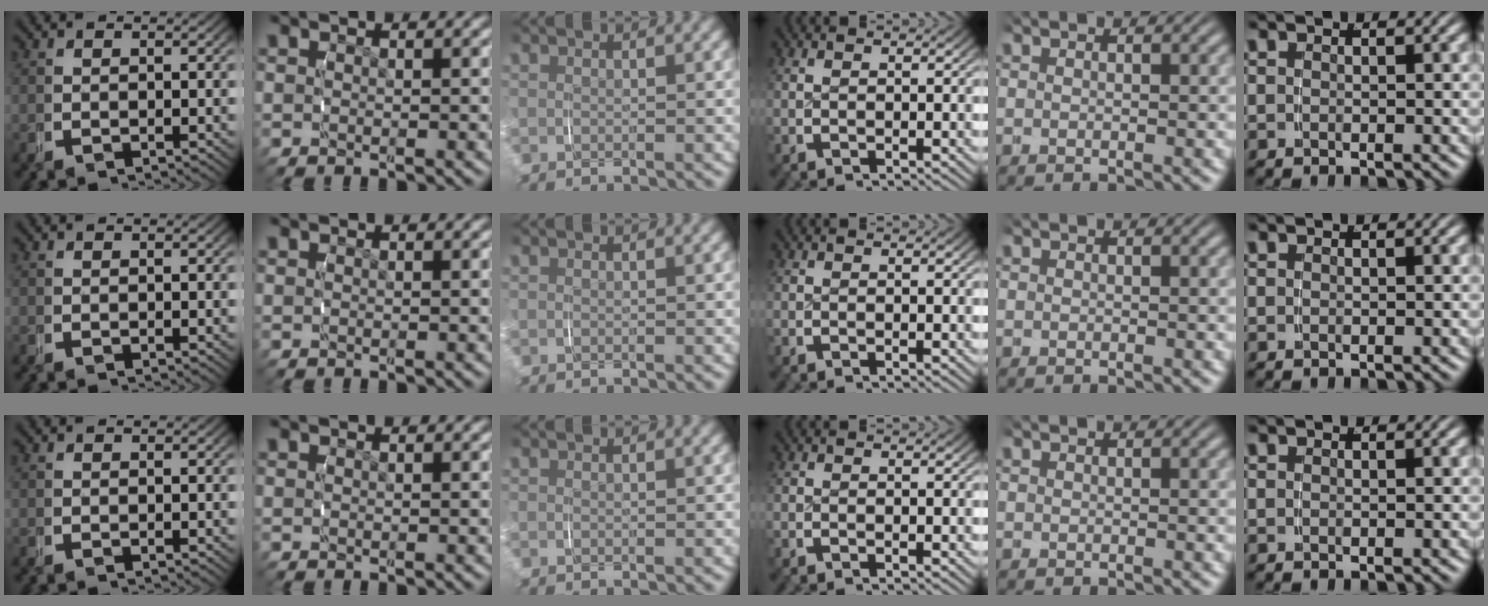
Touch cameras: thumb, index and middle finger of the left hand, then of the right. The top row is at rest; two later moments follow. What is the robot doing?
{"motion": "grasp_and_lifting", "object": "knife"}